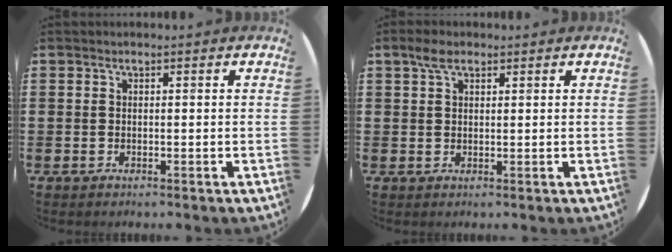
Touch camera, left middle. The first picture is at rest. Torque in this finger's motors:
{"motor_torque": [0.59, -0.34, -0.02, -0.02]}